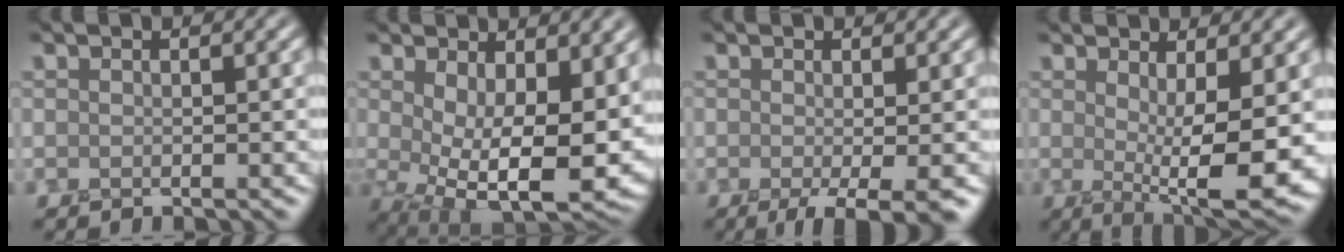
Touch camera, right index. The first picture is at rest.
{"total": 12.2, "force": [0.5, 6.3, 10.4], "torque": [-0.179, -0.037, 0.030]}
{"total": 3.0, "force": [-1.1, 0.5, 2.8], "torque": [-0.038, -0.012, -0.018]}
{"total": 7.0, "force": [-0.1, 1.9, 6.7], "torque": [-0.108, -0.018, 0.005]}